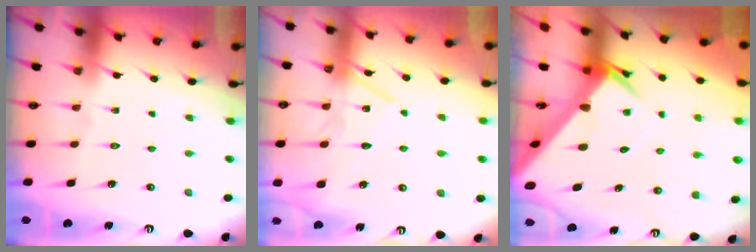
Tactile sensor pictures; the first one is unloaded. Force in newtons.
{"total": 12.8, "press": 12.7, "slide": 1.1}
{"total": 5.7, "press": 5.7, "slide": 0.4}